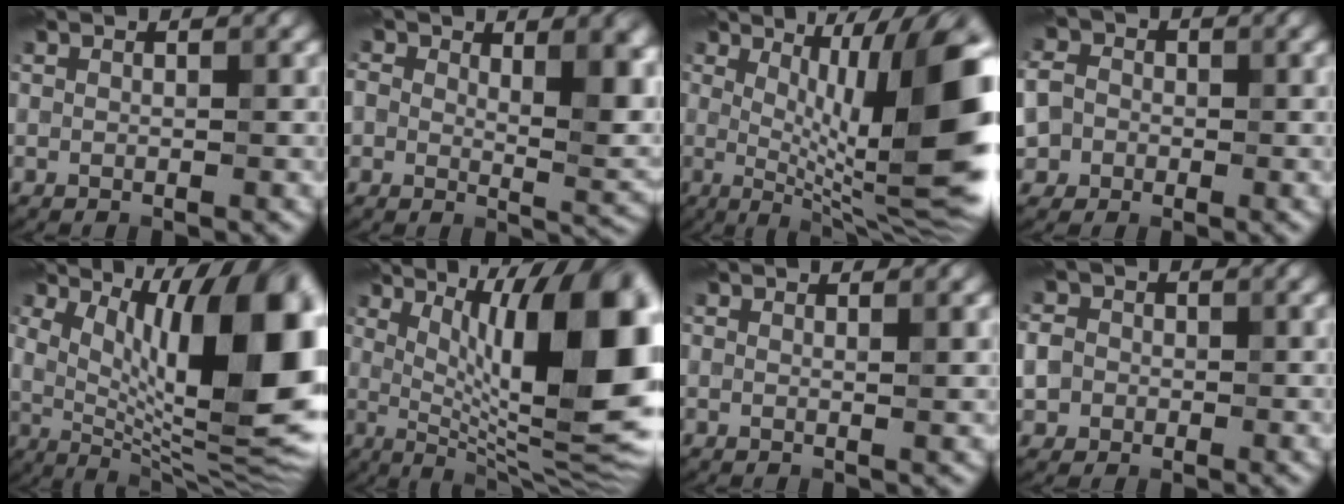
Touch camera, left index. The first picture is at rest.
{"total": 8.5, "force": [1.9, 5.0, 6.6], "torque": [-0.088, -0.005, 0.033]}
{"total": 12.6, "force": [1.5, 2.7, 12.2], "torque": [-0.167, 0.004, 0.025]}
{"total": 6.4, "force": [-1.3, 5.8, 2.4], "torque": [-0.050, 0.018, -0.056]}
{"total": 16.0, "force": [3.1, 6.0, 14.6], "torque": [-0.196, -0.001, 0.059]}
{"total": 15.5, "force": [2.8, 4.1, 14.7], "torque": [-0.189, 0.010, 0.048]}
{"total": 0.7, "force": [0.2, -0.2, 0.6], "torque": [-0.010, 0.002, 0.005]}
{"total": 6.2, "force": [-0.9, 5.7, 2.3], "torque": [-0.044, 0.023, -0.050]}